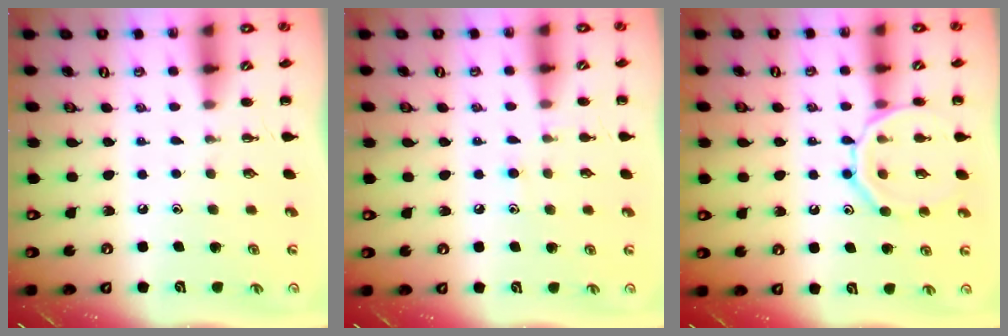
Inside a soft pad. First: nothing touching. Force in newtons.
{"total": 7.5, "press": 7.2, "slide": 2.2}
{"total": 14.0, "press": 14.0, "slide": 1.2}